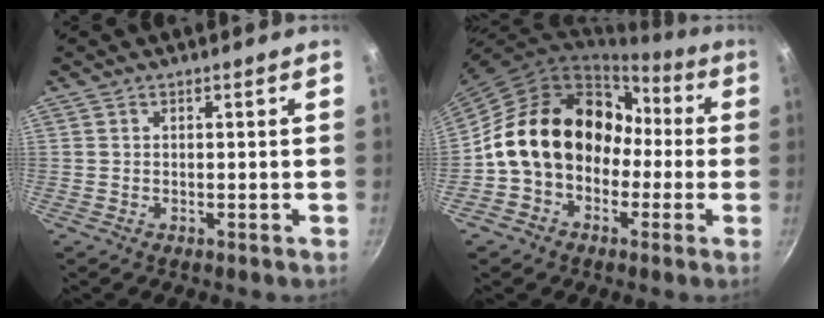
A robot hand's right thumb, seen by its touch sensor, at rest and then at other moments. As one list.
[{"total": 17.7, "force": [-1.2, 13.9, 10.8], "torque": [-0.132, 0.070, -0.021]}]